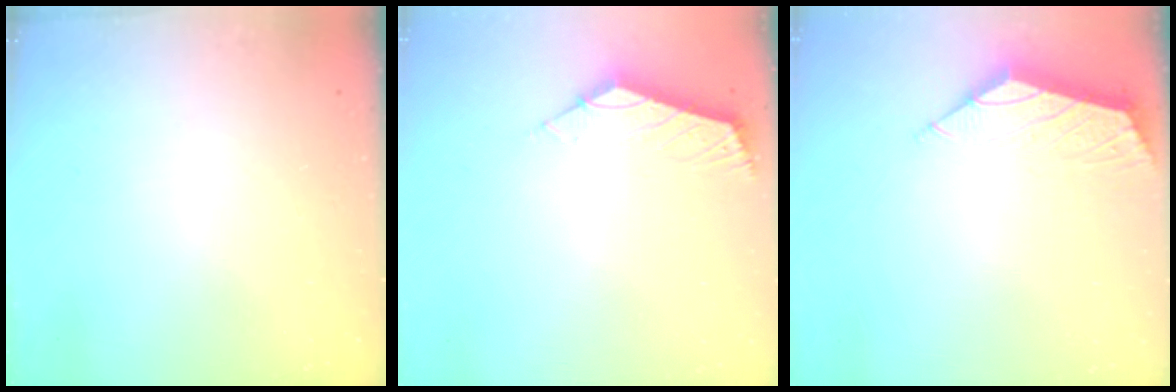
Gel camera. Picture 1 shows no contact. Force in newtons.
{"total": 2.5, "press": 2.5, "slide": 0.6}
{"total": 2.0, "press": 2.0, "slide": 0.5}